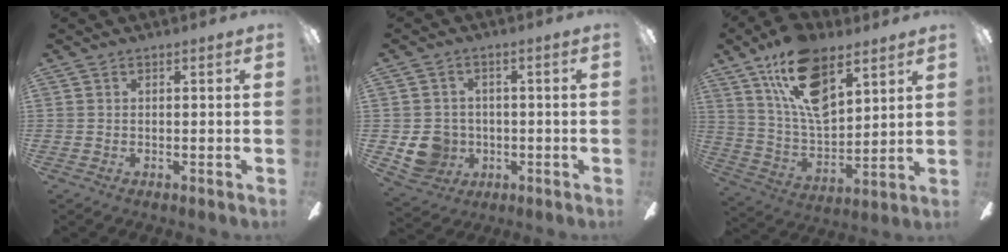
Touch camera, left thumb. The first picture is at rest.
{"total": 7.5, "force": [-0.7, 7.2, 2.1], "torque": [-0.063, 0.001, -0.007]}
{"total": 18.5, "force": [11.0, 9.2, 11.7], "torque": [-0.214, -0.045, 0.195]}